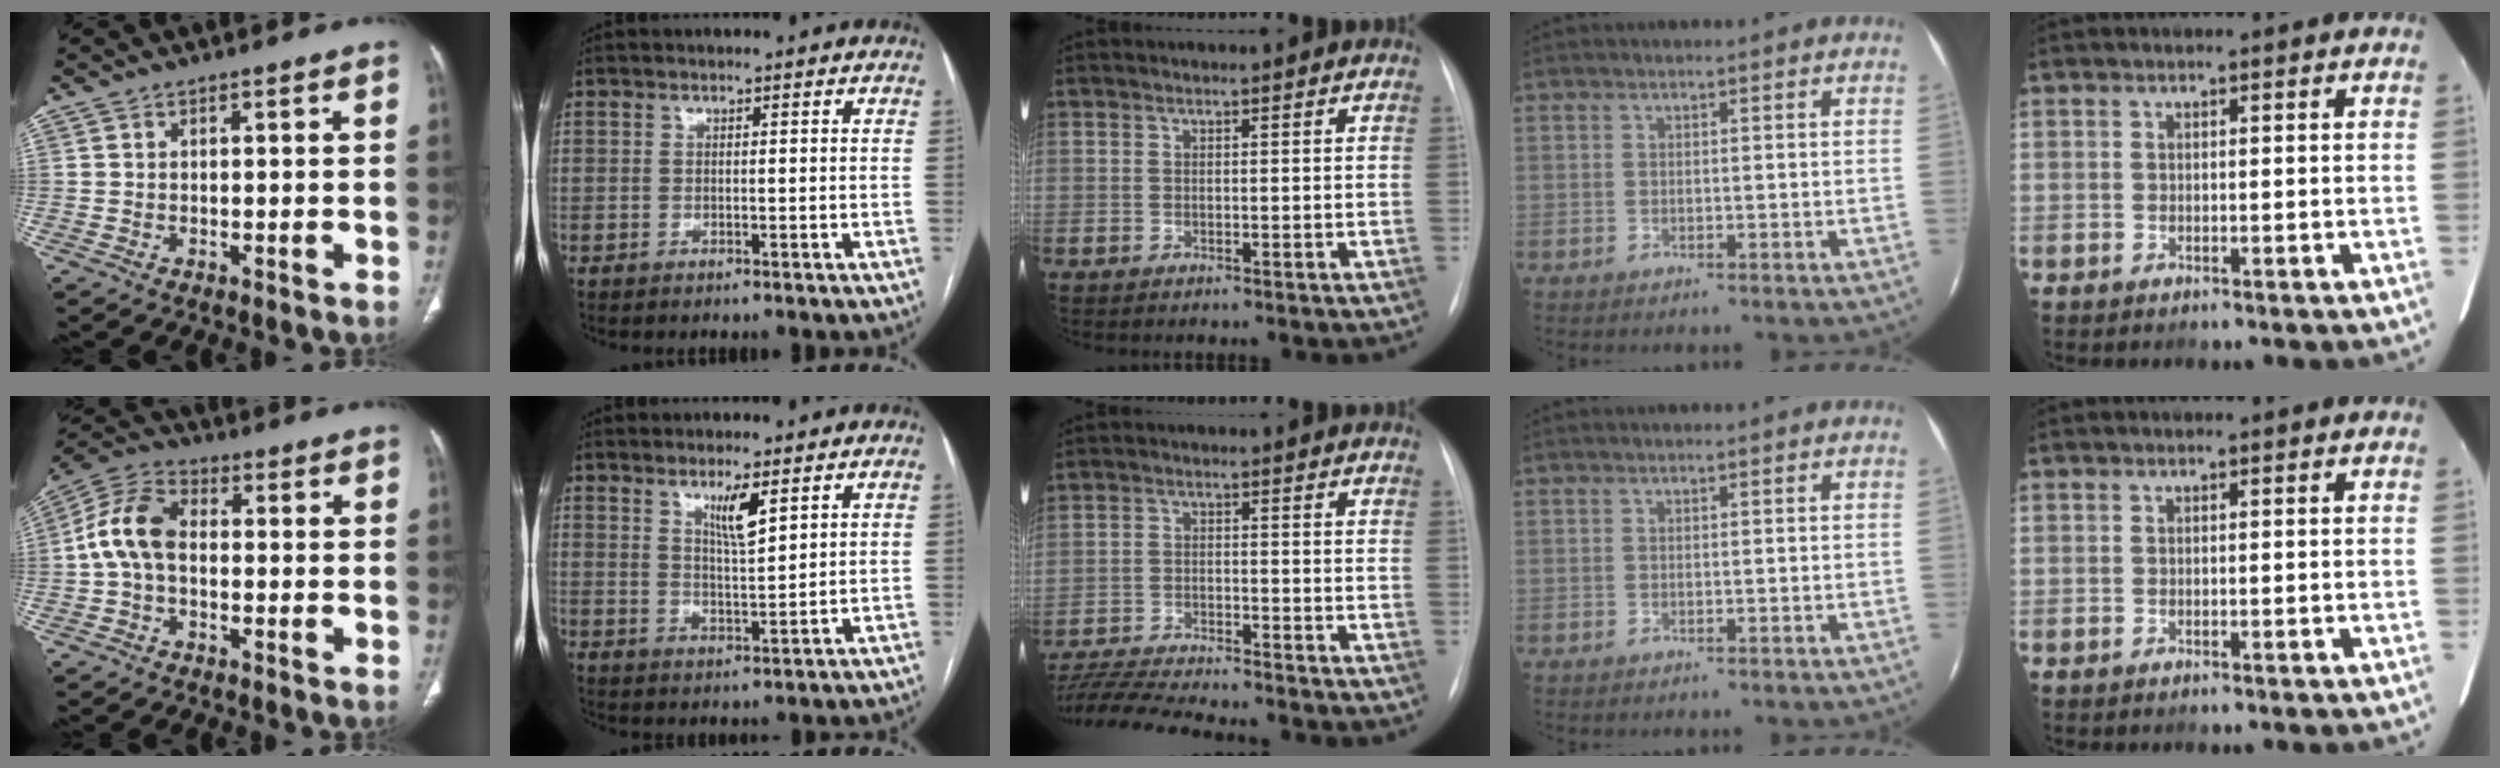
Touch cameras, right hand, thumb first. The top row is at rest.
{"thumb": {"total": 10.0, "force": [-0.5, 6.4, 7.6], "torque": [-0.147, 0.028, -0.022]}, "index": {"total": 4.7, "force": [2.6, 0.5, 3.9], "torque": [-0.068, -0.009, 0.050]}, "middle": {"total": 14.4, "force": [-13.2, 0.9, 5.7], "torque": [-0.104, -0.013, -0.209]}}